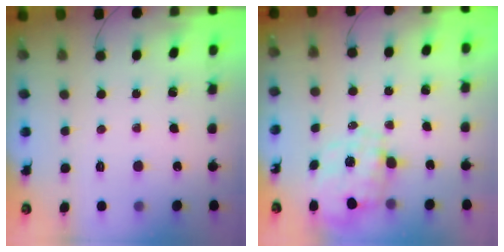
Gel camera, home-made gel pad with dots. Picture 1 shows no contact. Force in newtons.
{"total": 2.8, "press": 2.6, "slide": 1.0}